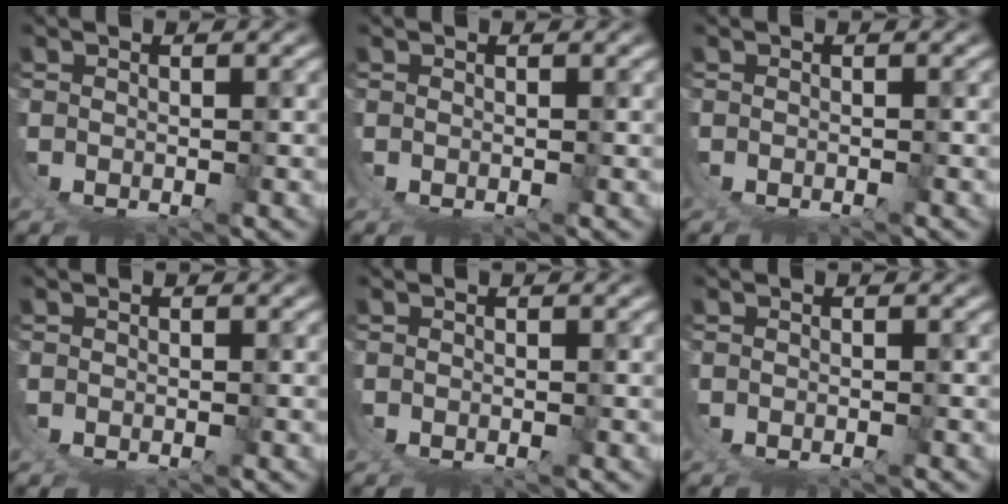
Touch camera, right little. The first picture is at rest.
{"total": 0.0}
{"total": 0.7, "force": [-0.6, -0.4, -0.1], "torque": [0.002, 0.000, -0.006]}
{"total": 0.0}
{"total": 0.0}
{"total": 0.5, "force": [-0.2, -0.4, -0.2], "torque": [0.006, 0.003, -0.004]}